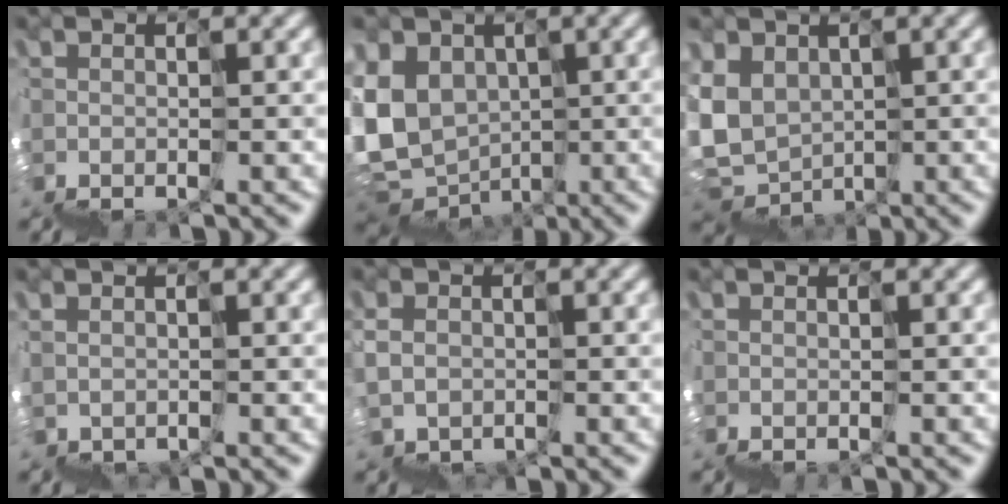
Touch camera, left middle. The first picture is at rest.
{"total": 7.7, "force": [2.8, 6.3, 3.4], "torque": [-0.073, 0.005, 0.065]}
{"total": 5.5, "force": [2.3, 4.3, 2.4], "torque": [-0.052, 0.013, 0.045]}
{"total": 0.8, "force": [-0.2, 0.6, 0.6], "torque": [-0.012, -0.003, 0.000]}
{"total": 0.9, "force": [0.2, 0.8, -0.3], "torque": [0.009, 0.005, 0.003]}
{"total": 0.0}